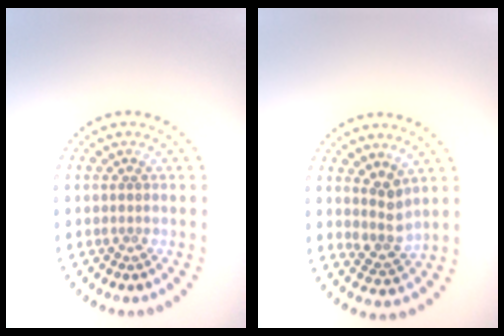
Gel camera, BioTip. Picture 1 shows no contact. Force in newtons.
{"total": 2.5, "press": 2.0, "slide": 1.6}